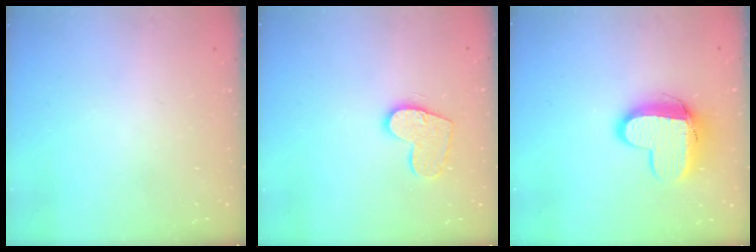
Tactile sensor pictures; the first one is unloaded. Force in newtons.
{"total": 11.4, "press": 11.3, "slide": 0.6}
{"total": 12.0, "press": 11.9, "slide": 1.2}